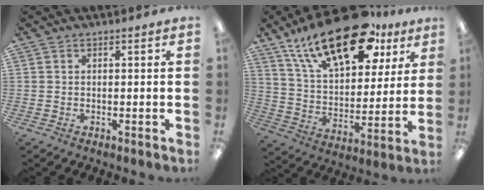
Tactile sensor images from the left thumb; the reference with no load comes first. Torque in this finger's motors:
{"motor_torque": [0.42, 0.54, 1.45, -1.33, 0.39]}